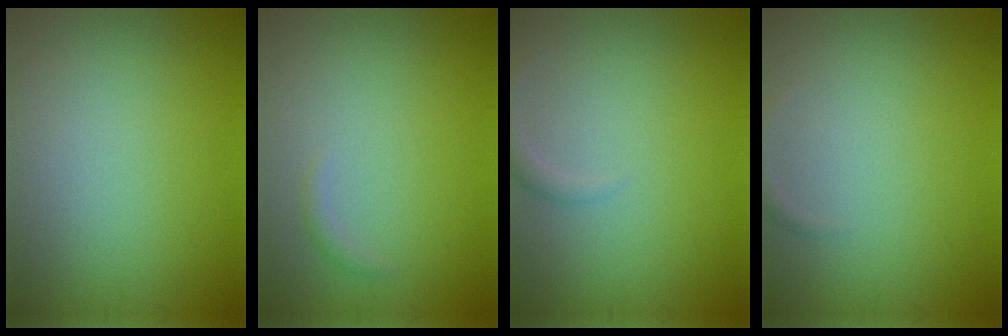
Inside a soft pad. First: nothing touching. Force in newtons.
{"total": 0.7, "press": 0.7, "slide": 0.0}
{"total": 1.2, "press": 1.2, "slide": 0.1}
{"total": 0.7, "press": 0.7, "slide": 0.0}